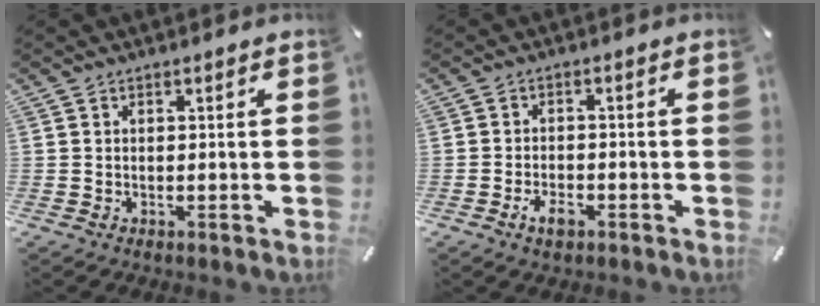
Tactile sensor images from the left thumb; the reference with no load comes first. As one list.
[{"total": 3.9, "force": [-2.2, 2.1, 2.5], "torque": [-0.054, 0.006, -0.041]}]